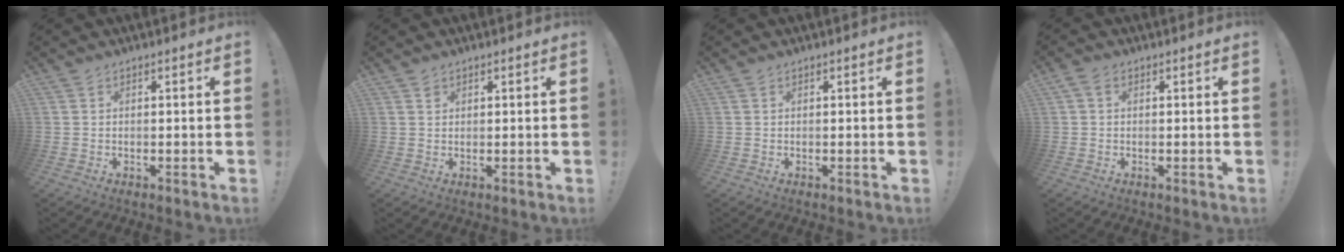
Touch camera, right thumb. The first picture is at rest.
{"total": 1.2, "force": [0.8, 0.9, 0.3], "torque": [0.003, -0.003, 0.013]}
{"total": 0.0}
{"total": 1.5, "force": [0.1, 1.1, 1.1], "torque": [-0.028, 0.007, 0.003]}